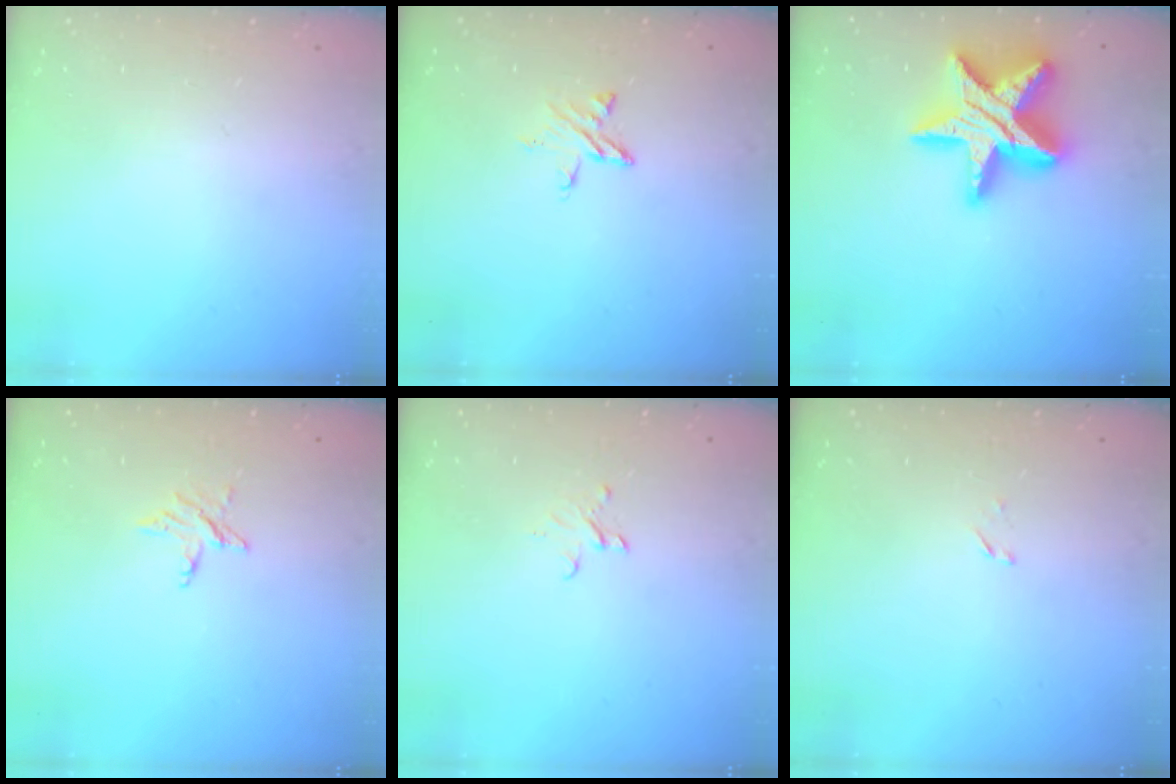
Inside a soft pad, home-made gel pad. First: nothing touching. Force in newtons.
{"total": 3.9, "press": 3.9, "slide": 0.3}
{"total": 23.2, "press": 23.1, "slide": 1.8}
{"total": 3.4, "press": 3.4, "slide": 0.3}
{"total": 2.6, "press": 2.6, "slide": 0.2}
{"total": 1.4, "press": 1.4, "slide": 0.2}